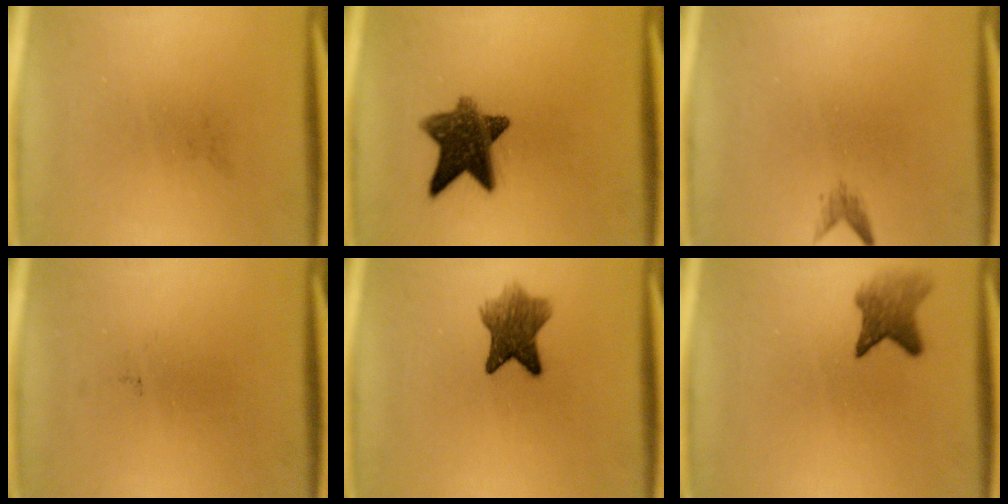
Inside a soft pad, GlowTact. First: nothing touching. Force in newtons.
{"total": 9.9}
{"total": 1.1}
{"total": 0.0}
{"total": 6.6}
{"total": 3.9}